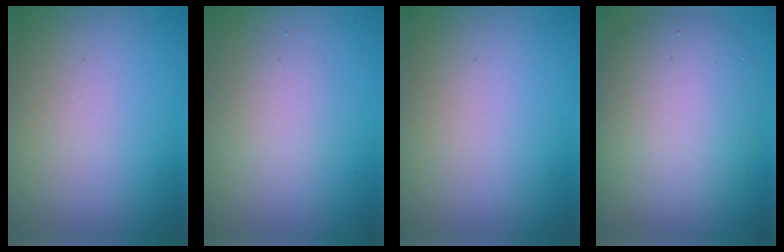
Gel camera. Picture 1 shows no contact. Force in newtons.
{"total": 1.7, "press": 1.7, "slide": 0.2}
{"total": 0.0}
{"total": 6.7, "press": 6.7, "slide": 0.3}